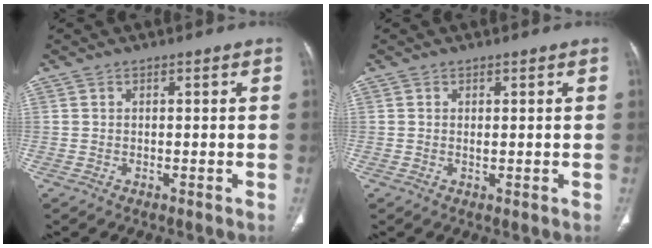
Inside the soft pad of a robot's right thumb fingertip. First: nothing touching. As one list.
[{"total": 0.6, "force": [0.2, 0.2, 0.6], "torque": [-0.015, -0.004, 0.004]}]